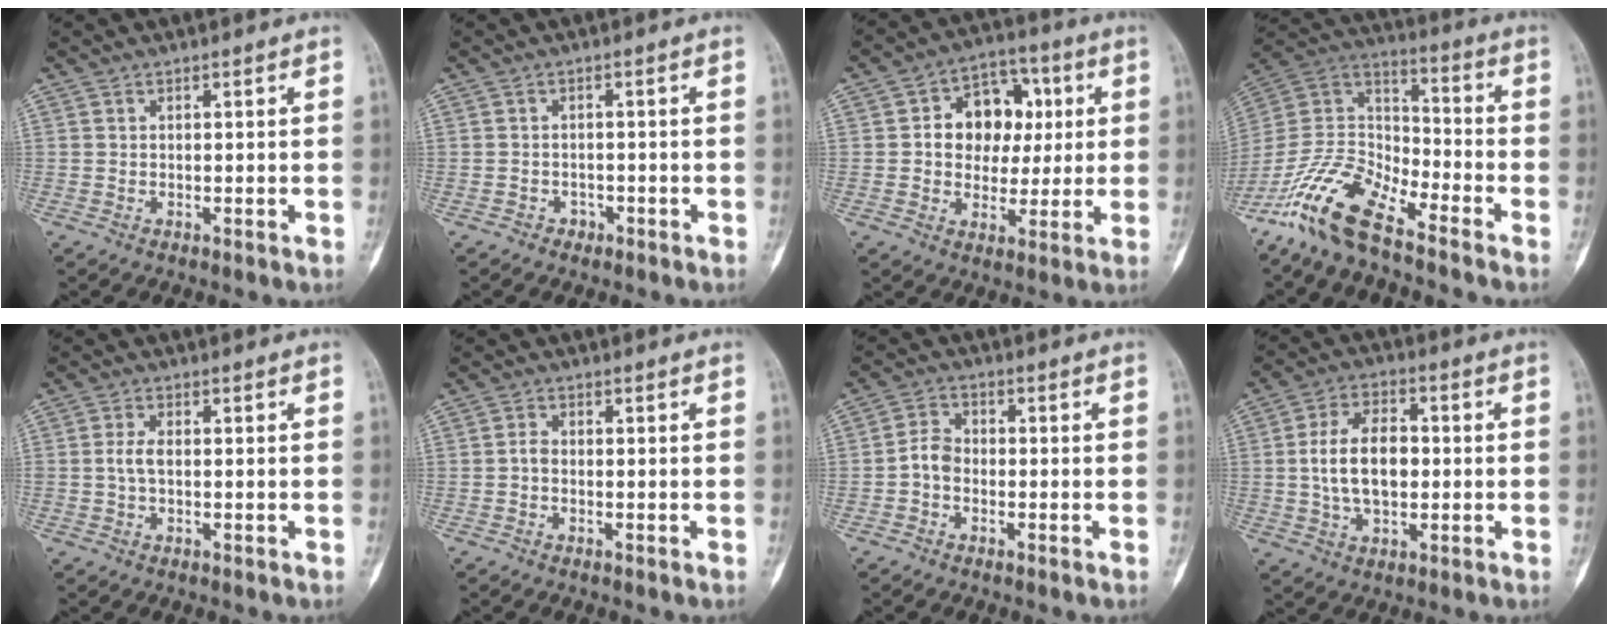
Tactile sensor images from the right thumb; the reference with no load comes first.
{"total": 1.6, "force": [-1.0, 1.2, 0.2], "torque": [0.001, 0.011, -0.016]}
{"total": 12.8, "force": [2.0, 9.8, 8.0], "torque": [-0.064, 0.014, 0.029]}
{"total": 15.2, "force": [-11.3, 4.9, 8.9], "torque": [-0.165, 0.072, -0.226]}
{"total": 2.7, "force": [-0.1, 1.5, 2.3], "torque": [-0.052, 0.006, -0.005]}
{"total": 1.4, "force": [-0.4, 0.9, 1.0], "torque": [-0.016, 0.003, -0.012]}
{"total": 3.8, "force": [-1.2, 2.8, 2.4], "torque": [-0.036, 0.016, -0.033]}
{"total": 11.2, "force": [0.0, 6.7, 9.0], "torque": [-0.152, 0.014, -0.001]}